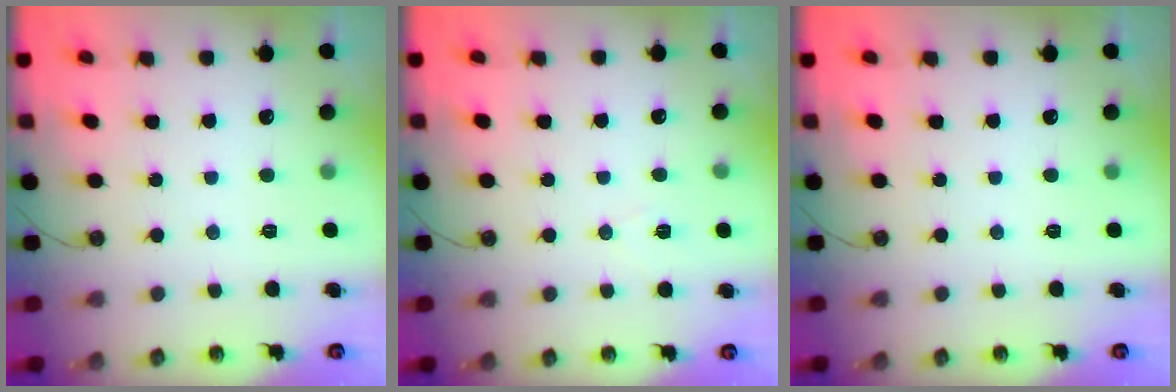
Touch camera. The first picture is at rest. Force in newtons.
{"total": 6.7, "press": 5.0, "slide": 4.4}
{"total": 0.0}